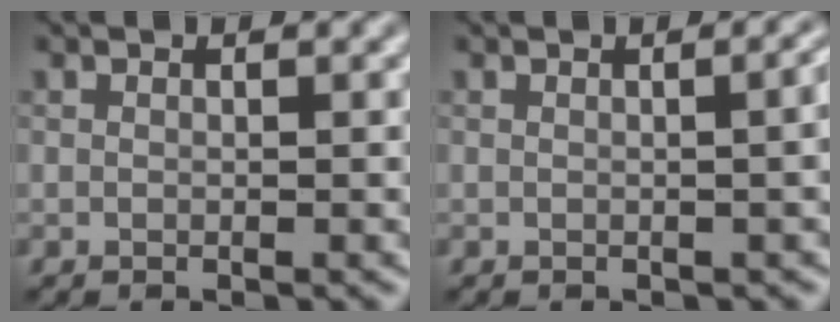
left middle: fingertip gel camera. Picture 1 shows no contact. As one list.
[{"total": 4.1, "force": [0.1, 1.9, 3.6], "torque": [-0.014, 0.013, 0.002]}]